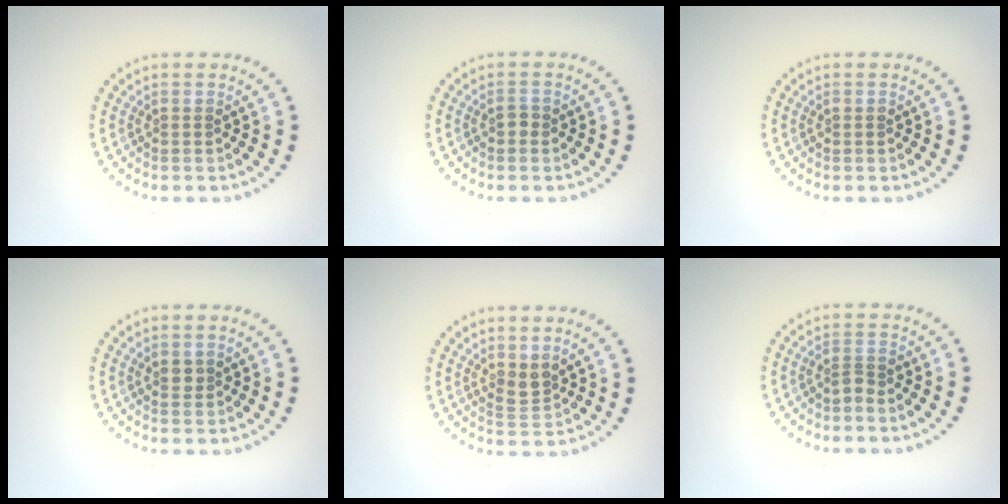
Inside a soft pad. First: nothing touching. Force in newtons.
{"total": 0.8, "press": 0.8, "slide": 0.0}
{"total": 0.6, "press": 0.6, "slide": 0.2}
{"total": 1.1, "press": 1.0, "slide": 0.4}
{"total": 1.7, "press": 1.3, "slide": 1.0}
{"total": 1.1, "press": 0.7, "slide": 0.8}